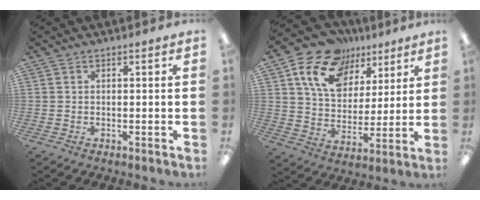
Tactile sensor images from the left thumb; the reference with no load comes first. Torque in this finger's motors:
{"motor_torque": [0.64, 0.68, 1.39, -1.39, 0.28]}